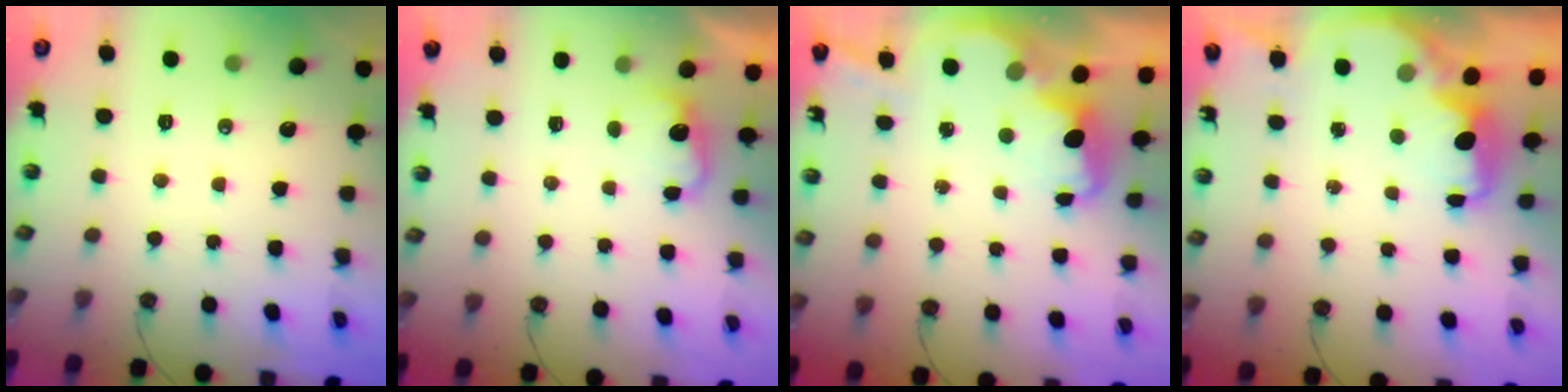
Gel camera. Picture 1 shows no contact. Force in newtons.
{"total": 3.3, "press": 3.2, "slide": 1.0}
{"total": 3.9, "press": 3.8, "slide": 0.7}
{"total": 2.3, "press": 2.3, "slide": 0.4}